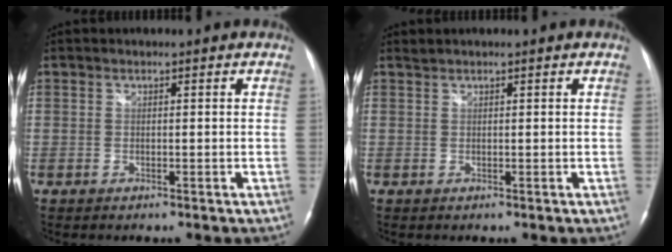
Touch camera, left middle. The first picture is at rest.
{"total": 0.5, "force": [0.5, -0.2, 0.0], "torque": [-0.006, 0.007, 0.015]}